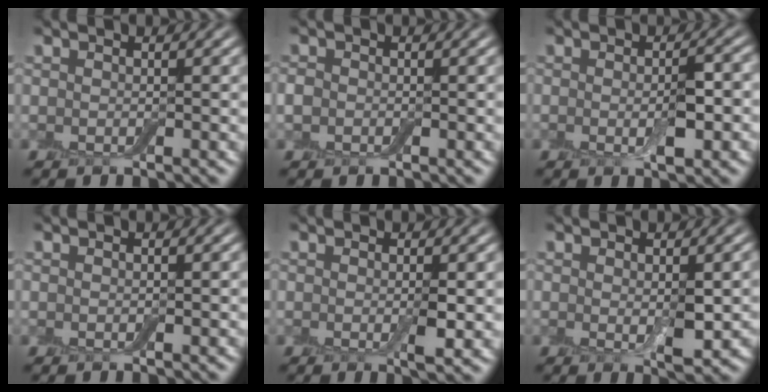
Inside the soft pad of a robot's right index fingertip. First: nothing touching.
{"total": 1.1, "force": [-0.3, 1.0, 0.4], "torque": [-0.006, -0.002, -0.011]}
{"total": 3.1, "force": [-0.4, 0.8, 2.9], "torque": [-0.052, -0.005, -0.006]}
{"total": 0.0}
{"total": 2.0, "force": [-0.1, 0.3, 1.9], "torque": [-0.031, -0.005, -0.002]}
{"total": 2.7, "force": [0.0, 0.6, 2.6], "torque": [-0.043, -0.006, 0.002]}